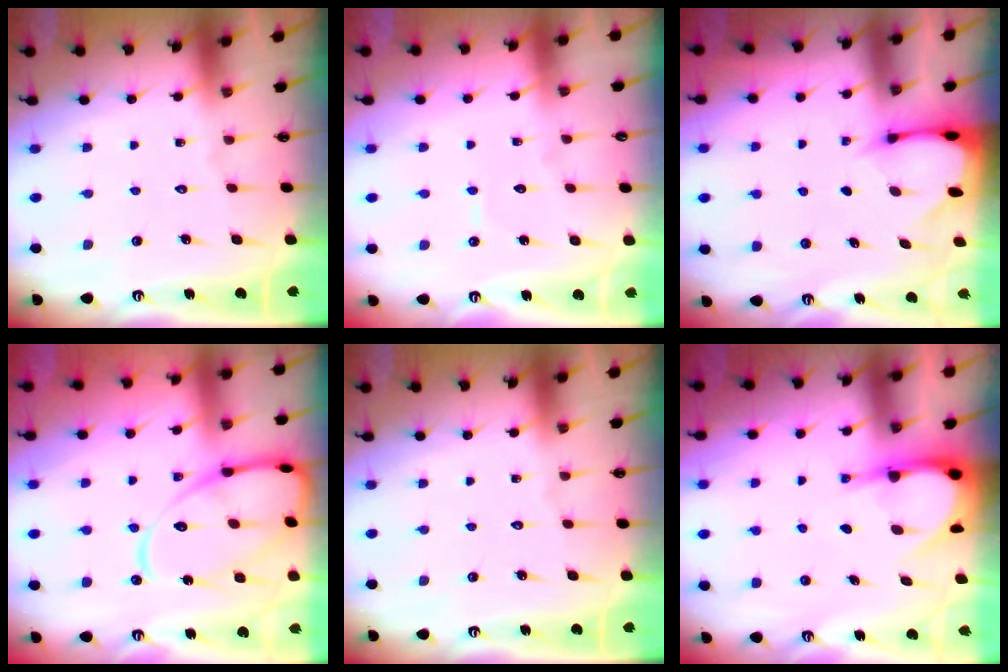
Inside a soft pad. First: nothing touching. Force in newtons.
{"total": 3.5, "press": 3.5, "slide": 0.2}
{"total": 2.7, "press": 2.6, "slide": 0.4}
{"total": 16.0, "press": 16.0, "slide": 1.7}
{"total": 0.0}
{"total": 6.0, "press": 6.0, "slide": 0.6}